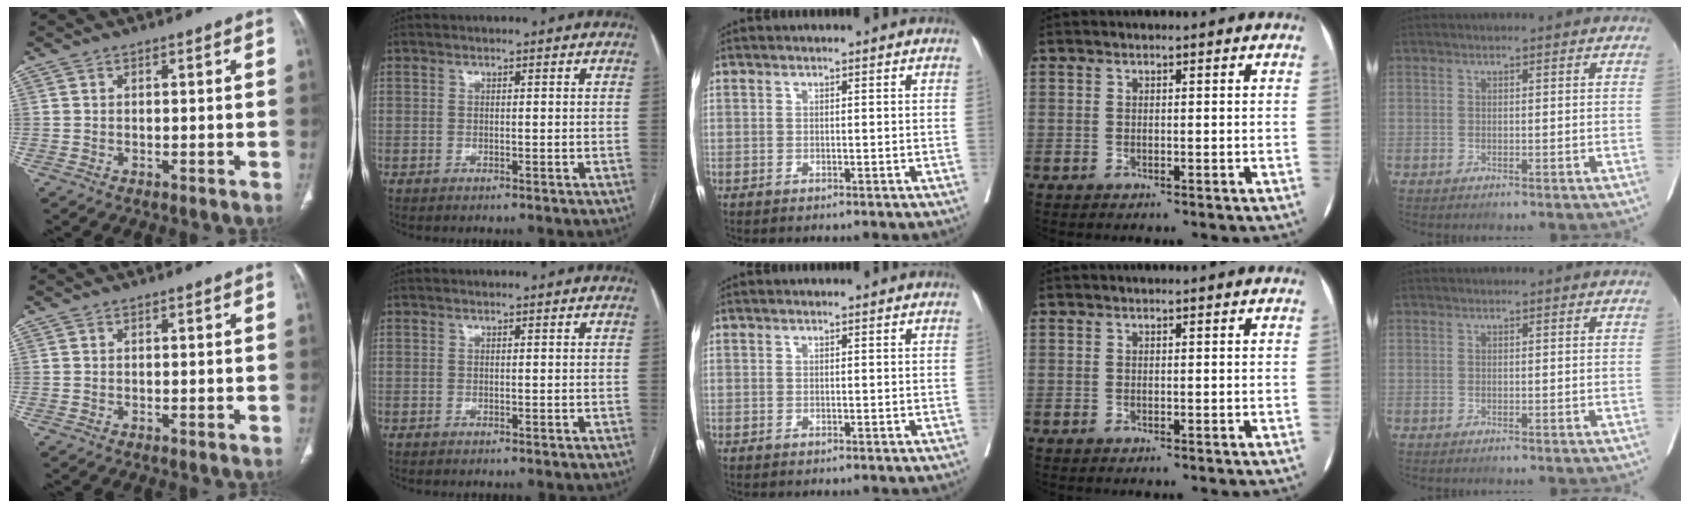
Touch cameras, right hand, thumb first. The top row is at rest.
{}